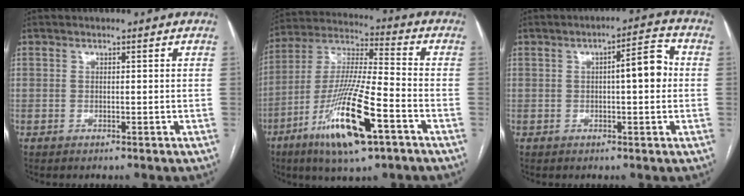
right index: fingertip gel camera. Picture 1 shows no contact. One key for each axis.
{"total": 17.8, "fx": -8.4, "fy": 2.2, "fz": 15.6, "tx": -0.322, "ty": -0.027, "tz": -0.151}
{"total": 6.1, "fx": 0.4, "fy": 1.2, "fz": 5.9, "tx": -0.084, "ty": 0.019, "tz": 0.003}